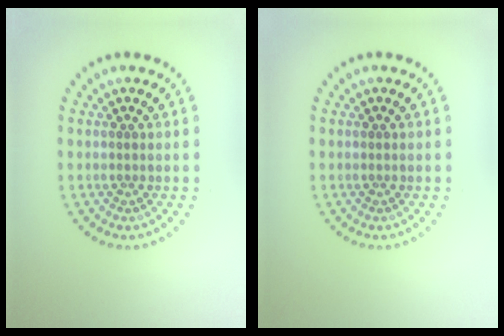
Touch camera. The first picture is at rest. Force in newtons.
{"total": 0.0}